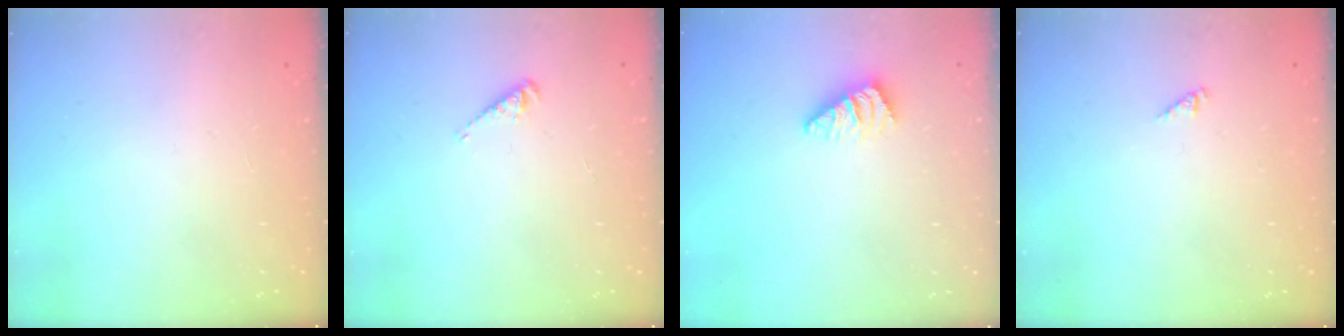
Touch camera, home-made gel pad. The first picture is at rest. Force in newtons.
{"total": 2.7, "press": 2.7, "slide": 0.3}
{"total": 1.1, "press": 1.0, "slide": 0.3}
{"total": 0.0}